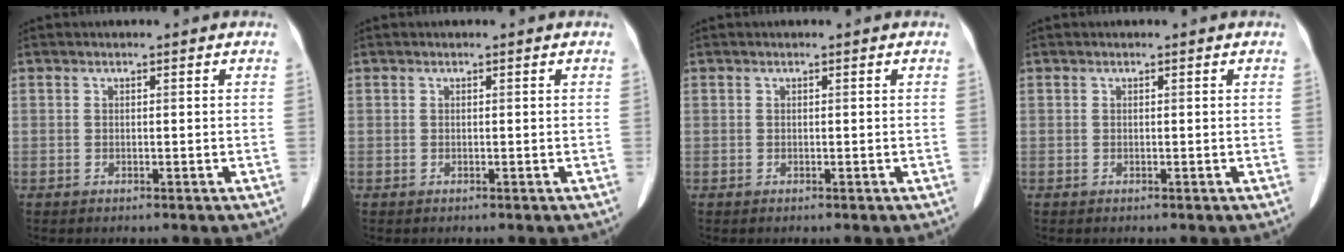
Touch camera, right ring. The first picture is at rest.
{"total": 0.0}
{"total": 0.0}
{"total": 0.0}